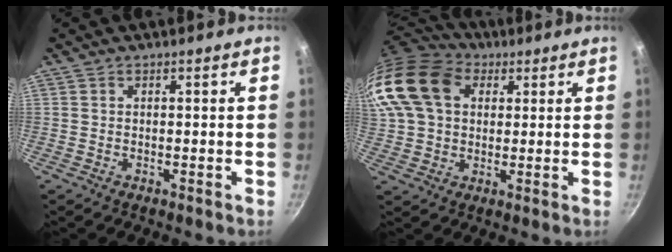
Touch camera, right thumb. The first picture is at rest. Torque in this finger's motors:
{"motor_torque": [0.71, 3.50, 0.59, -0.24, 0.28]}